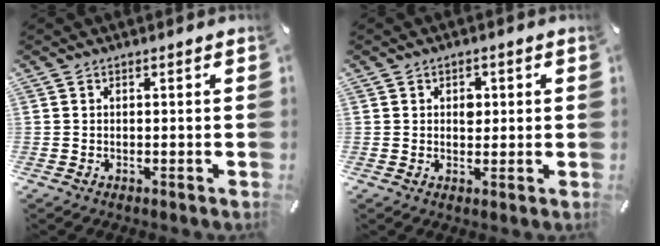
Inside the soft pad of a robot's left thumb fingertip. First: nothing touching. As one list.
[{"total": 3.0, "force": [0.6, 2.3, 1.8], "torque": [-0.006, -0.007, 0.001]}]